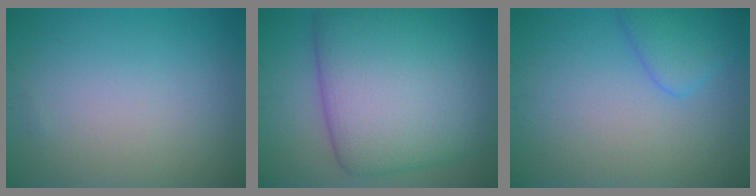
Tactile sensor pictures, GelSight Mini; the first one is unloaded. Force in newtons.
{"total": 14.3, "press": 14.3, "slide": 0.4}
{"total": 2.9, "press": 2.9, "slide": 0.2}